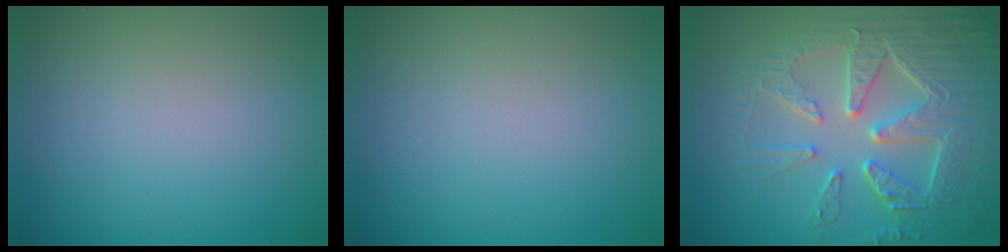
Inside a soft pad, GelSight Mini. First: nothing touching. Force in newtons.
{"total": 0.0}
{"total": 7.2, "press": 5.9, "slide": 4.2}